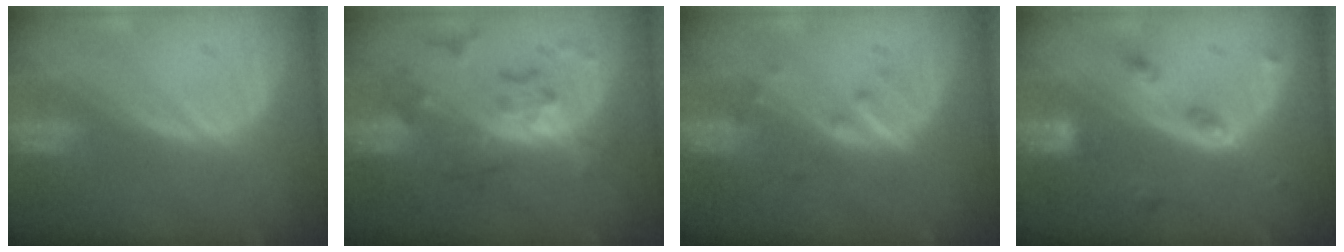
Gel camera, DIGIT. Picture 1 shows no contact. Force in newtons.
{"total": 7.1, "press": 7.1, "slide": 0.3}
{"total": 2.7, "press": 2.7, "slide": 0.5}
{"total": 4.3, "press": 3.9, "slide": 1.7}